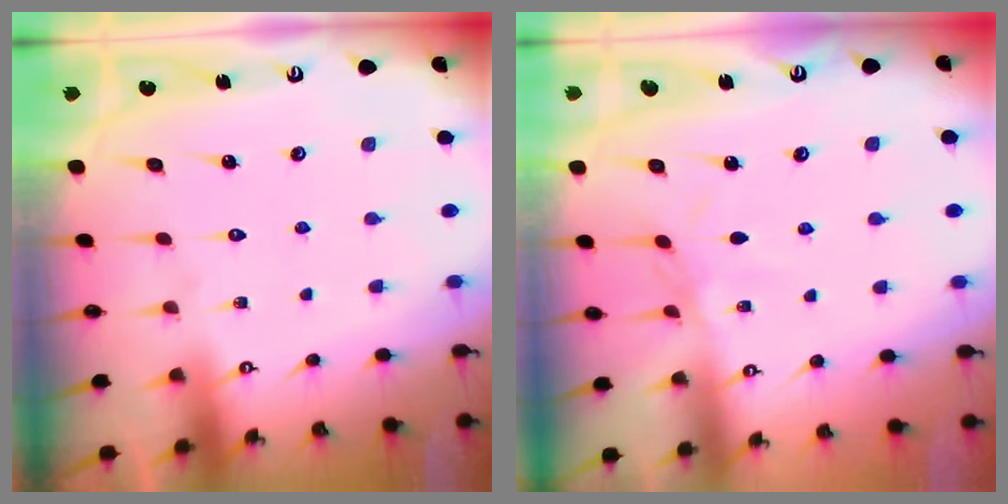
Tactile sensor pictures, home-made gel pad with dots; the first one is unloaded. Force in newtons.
{"total": 3.3, "press": 3.2, "slide": 0.5}